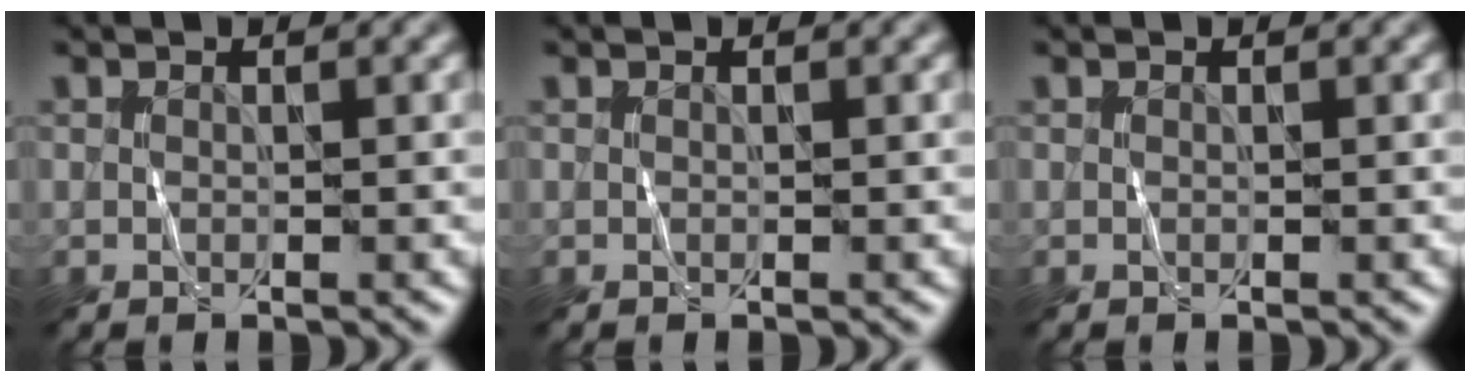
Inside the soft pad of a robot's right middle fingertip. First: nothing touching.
{"total": 0.0}
{"total": 0.0}